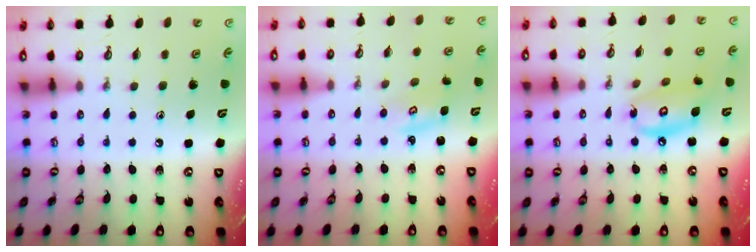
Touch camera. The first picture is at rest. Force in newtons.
{"total": 2.6, "press": 2.5, "slide": 0.3}
{"total": 11.9, "press": 11.9, "slide": 0.8}